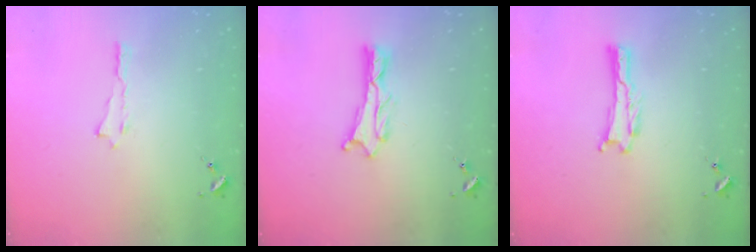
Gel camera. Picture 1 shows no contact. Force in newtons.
{"total": 1.1, "press": 1.0, "slide": 0.2}
{"total": 0.0}